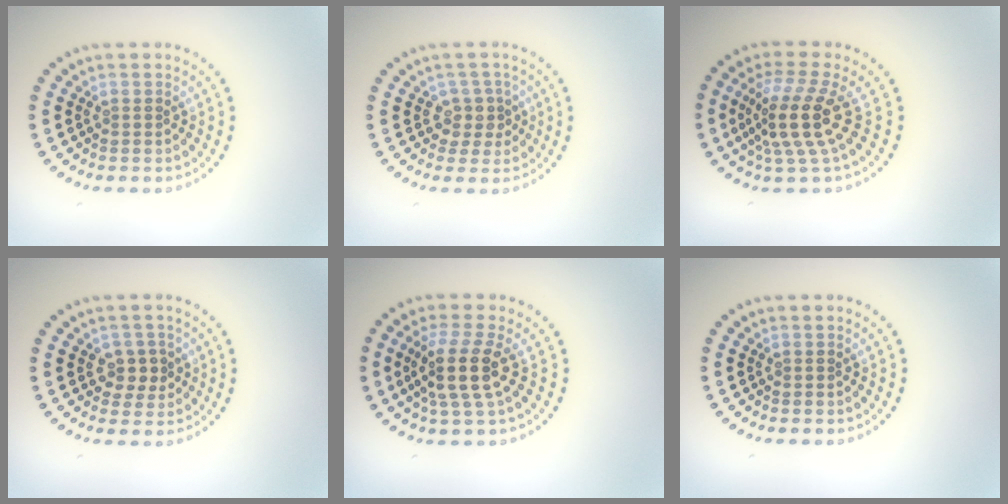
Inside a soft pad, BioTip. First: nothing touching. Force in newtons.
{"total": 2.2, "press": 1.9, "slide": 1.1}
{"total": 4.7, "press": 3.5, "slide": 3.2}
{"total": 2.2, "press": 2.1, "slide": 0.6}
{"total": 4.1, "press": 3.4, "slide": 2.4}
{"total": 0.0}